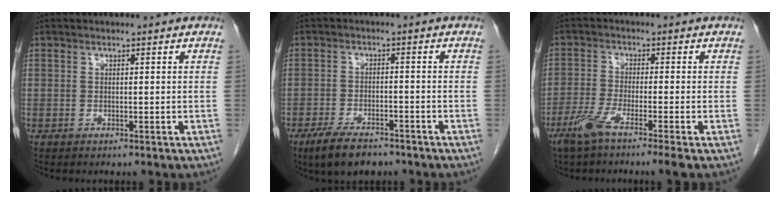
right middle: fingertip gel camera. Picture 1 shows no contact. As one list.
[{"total": 7.3, "force": [-5.4, 2.8, 4.0], "torque": [-0.075, -0.006, -0.089]}, {"total": 5.8, "force": [-3.8, -0.3, 4.4], "torque": [-0.090, -0.012, -0.078]}]